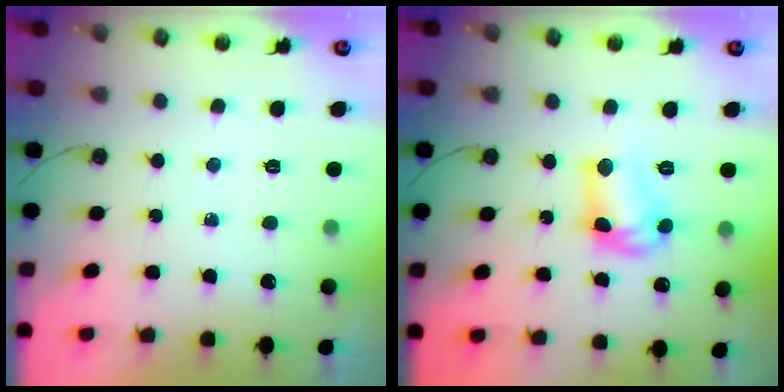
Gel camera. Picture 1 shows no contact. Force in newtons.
{"total": 11.7, "press": 11.6, "slide": 0.7}